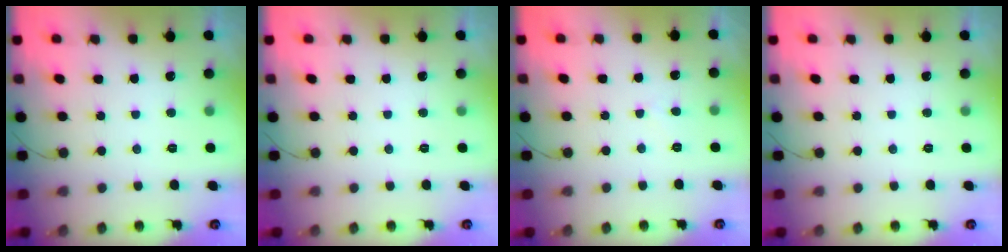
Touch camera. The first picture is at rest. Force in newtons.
{"total": 0.0}
{"total": 2.3, "press": 2.3, "slide": 0.3}
{"total": 0.0}